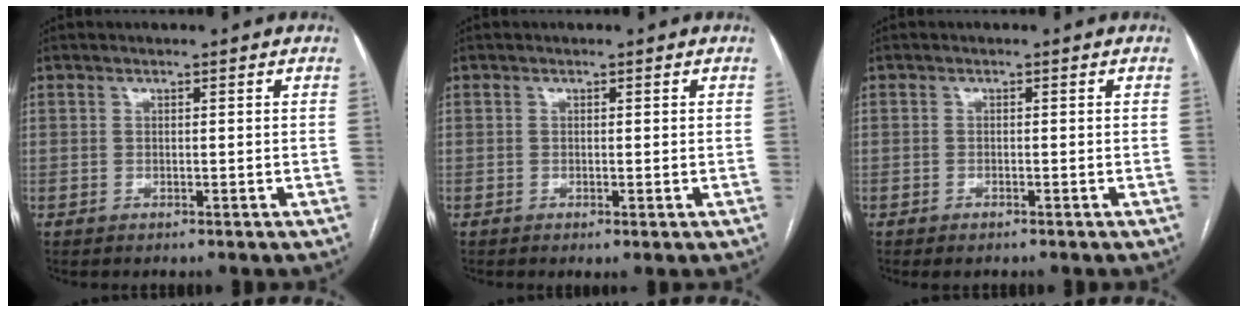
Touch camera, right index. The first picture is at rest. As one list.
[{"total": 0.7, "force": [-0.1, 0.1, 0.6], "torque": [-0.016, -0.004, 0.000]}, {"total": 0.8, "force": [-0.6, 0.1, 0.4], "torque": [-0.013, -0.003, -0.008]}]